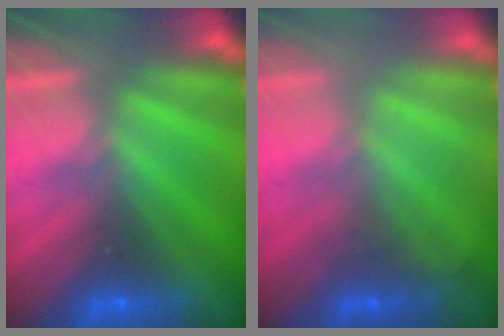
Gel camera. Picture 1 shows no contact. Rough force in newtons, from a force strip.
{"total": 2.2}